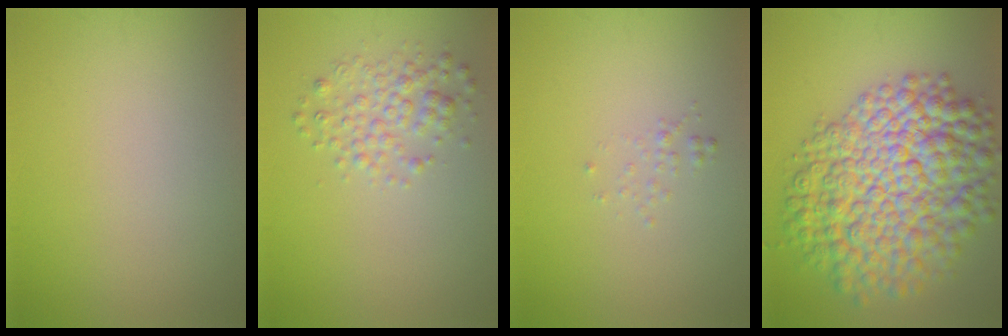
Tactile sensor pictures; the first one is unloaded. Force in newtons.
{"total": 2.6, "press": 2.6, "slide": 0.0}
{"total": 0.6, "press": 0.6, "slide": 0.1}
{"total": 12.1, "press": 12.1, "slide": 0.3}